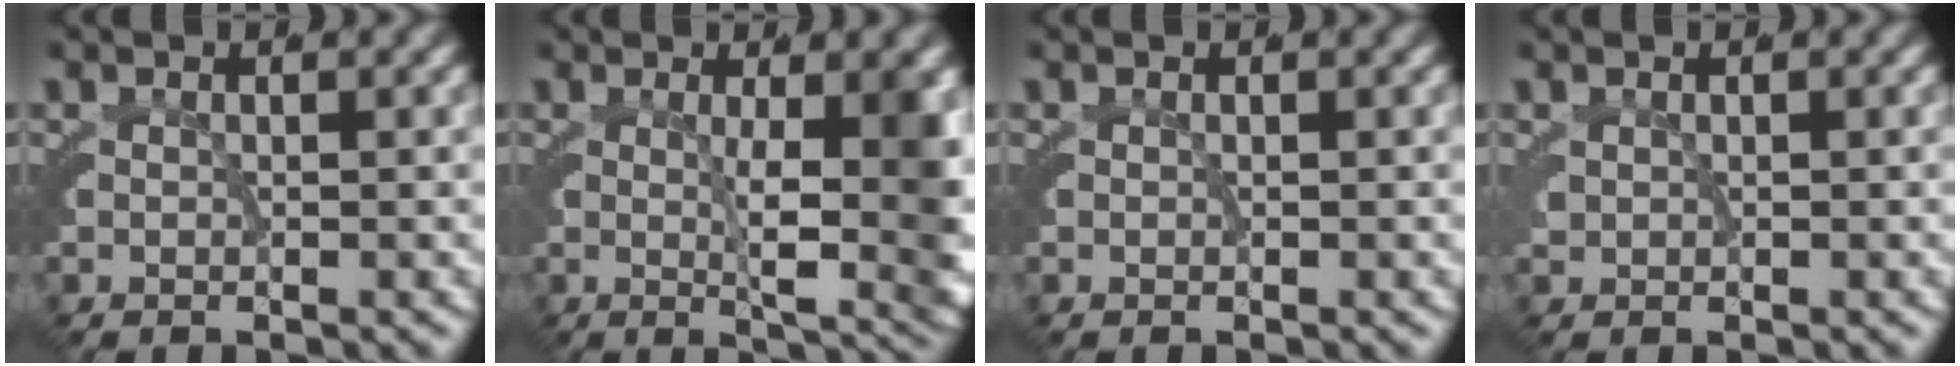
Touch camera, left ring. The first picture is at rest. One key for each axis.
{"total": 7.5, "fx": -0.3, "fy": 2.1, "fz": 7.2, "tx": -0.077, "ty": -0.021, "tz": 0.002}
{"total": 0.0}
{"total": 0.7, "fx": 0.7, "fy": -0.1, "fz": 0.2, "tx": -0.009, "ty": -0.002, "tz": 0.017}